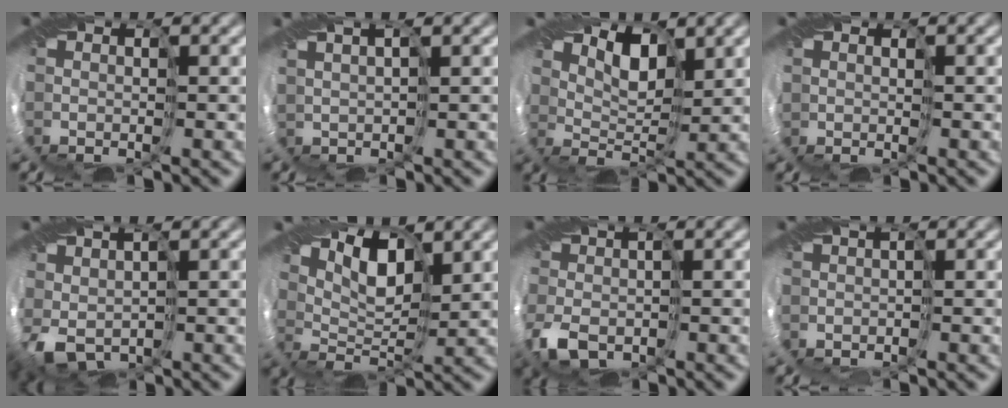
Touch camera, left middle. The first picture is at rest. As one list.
[{"total": 2.7, "force": [1.7, 1.2, 1.8], "torque": [-0.040, 0.013, 0.027]}, {"total": 4.4, "force": [2.9, 2.4, 2.4], "torque": [-0.046, -0.001, 0.045]}, {"total": 0.8, "force": [0.3, 0.7, 0.1], "torque": [-0.001, -0.001, 0.008]}, {"total": 3.8, "force": [0.2, 2.6, 2.7], "torque": [-0.061, 0.005, 0.010]}, {"total": 5.6, "force": [3.1, 2.8, 3.7], "torque": [-0.069, 0.009, 0.049]}, {"total": 4.3, "force": [-1.7, 2.8, 2.7], "torque": [-0.067, -0.006, -0.036]}, {"total": 1.4, "force": [0.0, 1.1, 0.9], "torque": [-0.008, 0.007, 0.008]}]